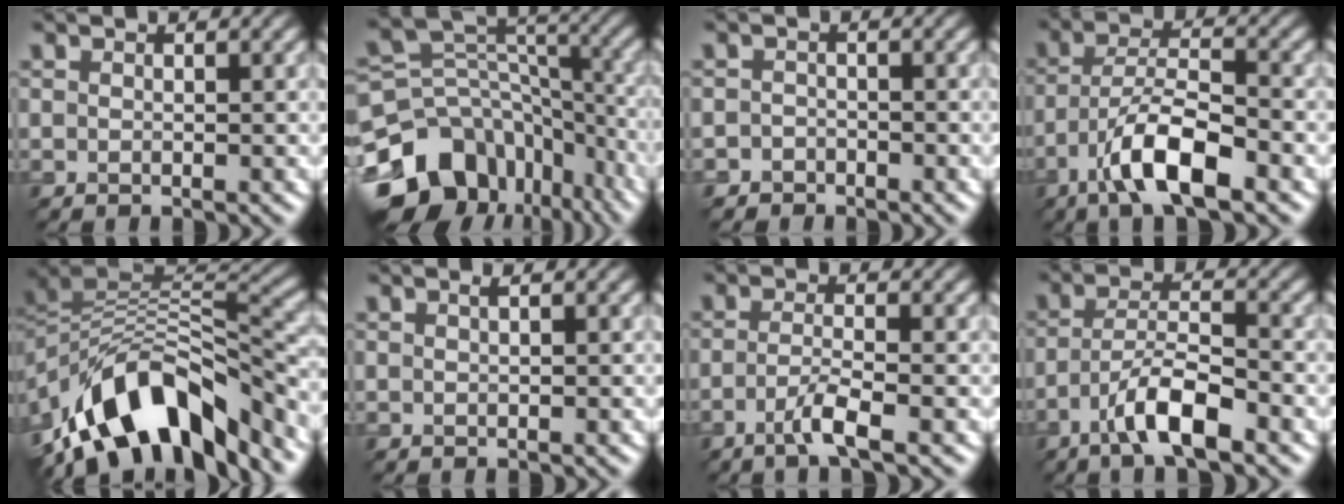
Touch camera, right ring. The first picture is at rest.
{"total": 13.1, "force": [-6.9, 9.7, 5.6], "torque": [-0.142, 0.015, -0.095]}
{"total": 1.3, "force": [-1.0, 0.6, -0.7], "torque": [0.013, 0.011, -0.022]}
{"total": 7.0, "force": [-3.9, 2.1, 5.4], "torque": [-0.096, 0.015, -0.074]}
{"total": 11.5, "force": [-5.9, 6.0, 7.9], "torque": [-0.133, 0.022, -0.113]}
{"total": 0.6, "force": [0.4, -0.1, 0.4], "torque": [-0.008, 0.002, 0.008]}
{"total": 2.3, "force": [-1.2, 0.0, 1.9], "torque": [-0.041, 0.008, -0.034]}
{"total": 5.1, "force": [-3.1, 1.2, 3.9], "torque": [-0.074, 0.013, -0.060]}